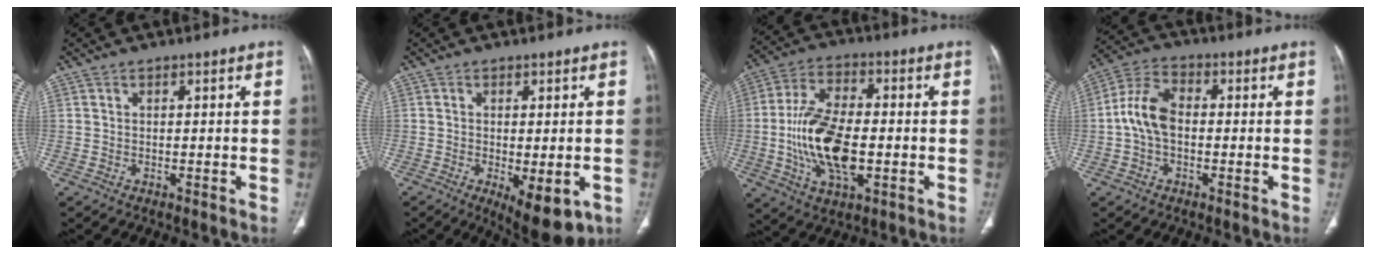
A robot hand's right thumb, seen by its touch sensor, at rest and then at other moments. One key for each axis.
{"total": 8.9, "fx": -3.1, "fy": 3.5, "fz": 7.6, "tx": -0.101, "ty": -0.014, "tz": -0.037}
{"total": 16.4, "fx": -2.4, "fy": 8.2, "fz": 14.0, "tx": -0.270, "ty": 0.009, "tz": -0.043}
{"total": 8.4, "fx": -0.6, "fy": 5.4, "fz": 6.4, "tx": -0.121, "ty": 0.027, "tz": -0.021}